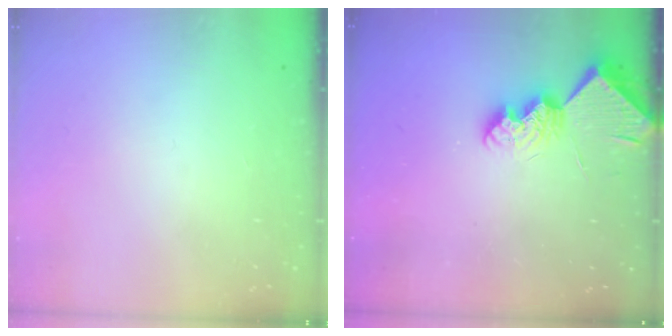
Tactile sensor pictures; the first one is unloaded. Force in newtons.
{"total": 9.1, "press": 9.0, "slide": 0.9}